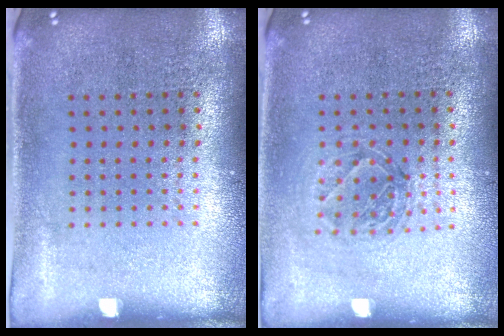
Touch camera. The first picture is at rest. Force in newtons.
{"total": 1.2, "press": 1.0, "slide": 0.5}